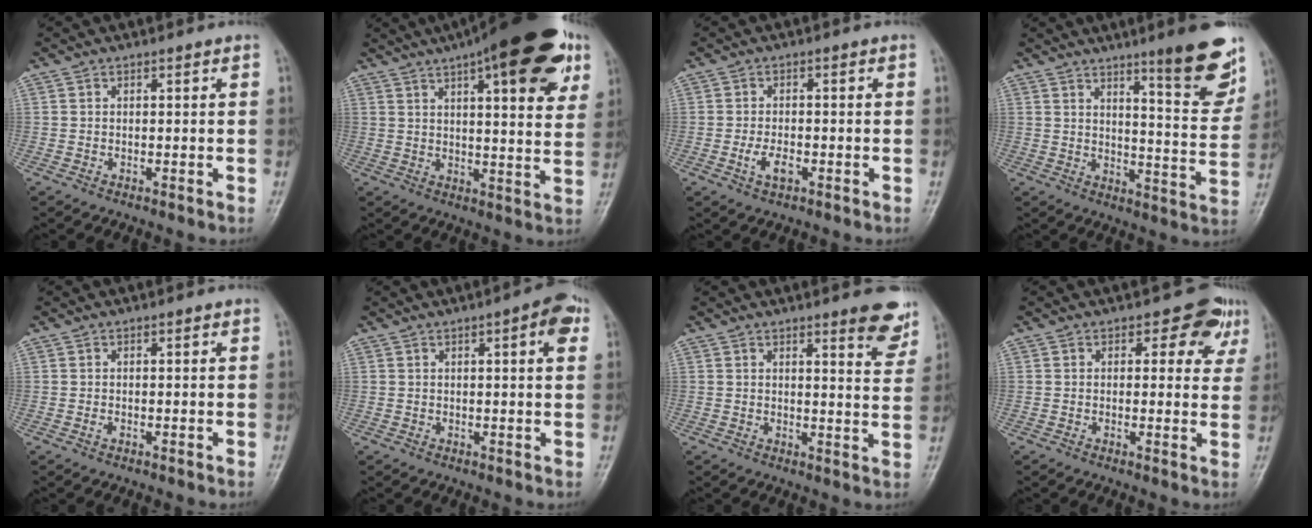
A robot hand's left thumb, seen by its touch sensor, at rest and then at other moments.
{"total": 23.3, "force": [11.9, 7.2, 18.7], "torque": [-0.242, -0.007, 0.161]}
{"total": 3.9, "force": [-1.5, 1.9, 3.0], "torque": [-0.058, 0.008, -0.026]}
{"total": 14.2, "force": [9.0, 2.2, 10.8], "torque": [-0.115, -0.063, 0.130]}
{"total": 1.3, "force": [-0.1, 0.6, 1.1], "torque": [-0.014, 0.009, -0.001]}
{"total": 5.6, "force": [2.2, 1.3, 5.0], "torque": [-0.056, 0.003, 0.021]}
{"total": 7.1, "force": [4.8, 1.7, 4.9], "torque": [-0.038, -0.031, 0.055]}
{"total": 6.2, "force": [3.1, 3.9, 3.6], "torque": [0.000, -0.010, 0.025]}